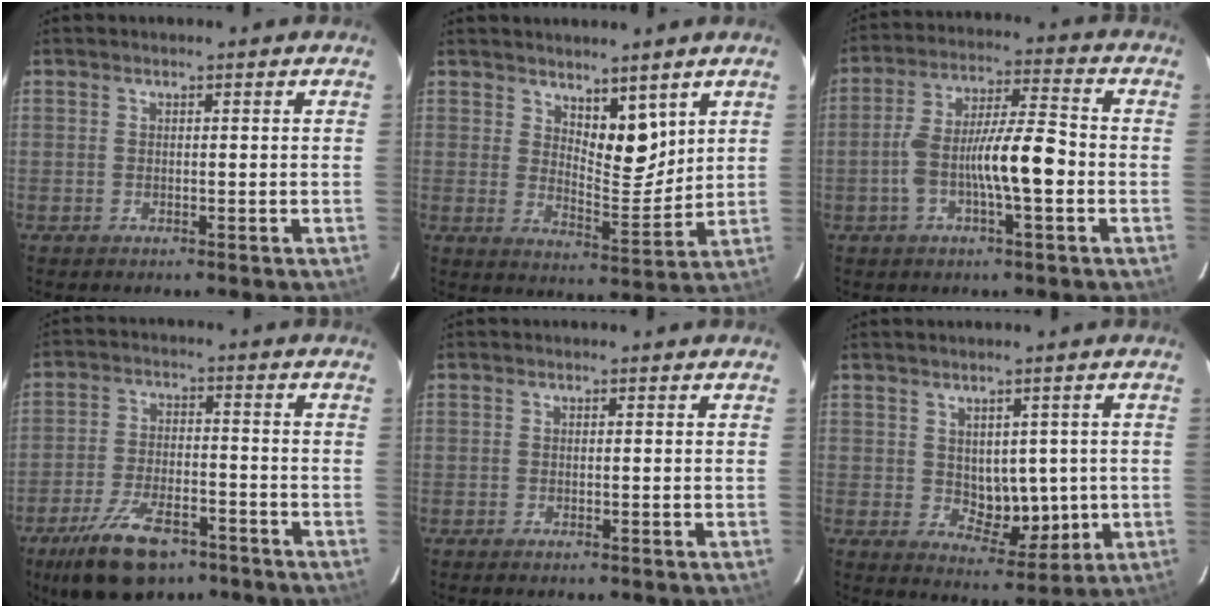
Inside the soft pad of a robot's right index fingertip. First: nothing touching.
{"total": 6.6, "force": [4.1, 2.7, 4.5], "torque": [-0.074, -0.013, 0.077]}
{"total": 10.9, "force": [-2.5, 1.8, 10.5], "torque": [-0.195, 0.018, -0.045]}
{"total": 11.5, "force": [-7.8, 4.3, 7.3], "torque": [-0.141, -0.012, -0.133]}
{"total": 0.9, "force": [-0.7, 0.0, 0.5], "torque": [-0.011, -0.003, -0.010]}
{"total": 6.7, "force": [0.0, 4.1, 5.3], "torque": [-0.069, -0.002, 0.019]}